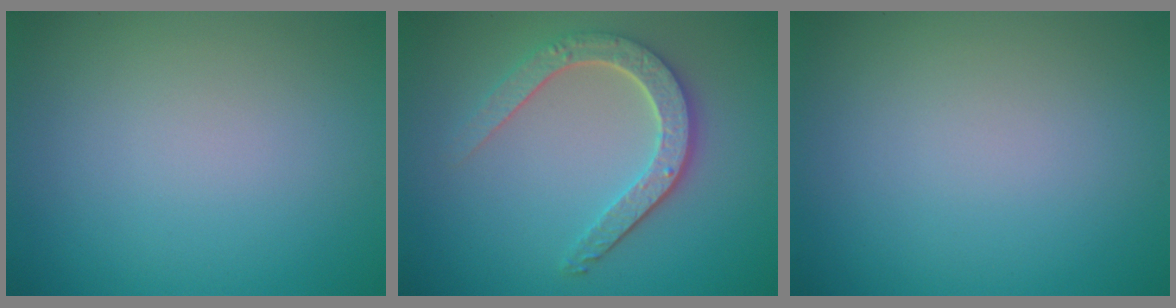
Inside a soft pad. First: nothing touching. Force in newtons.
{"total": 4.2, "press": 3.5, "slide": 2.3}
{"total": 0.0}